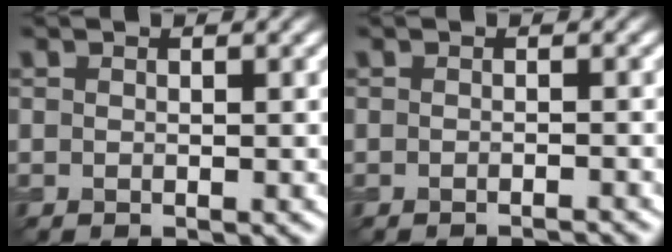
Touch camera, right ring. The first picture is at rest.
{"total": 1.2, "force": [-1.1, 0.2, 0.6], "torque": [-0.002, -0.001, -0.019]}